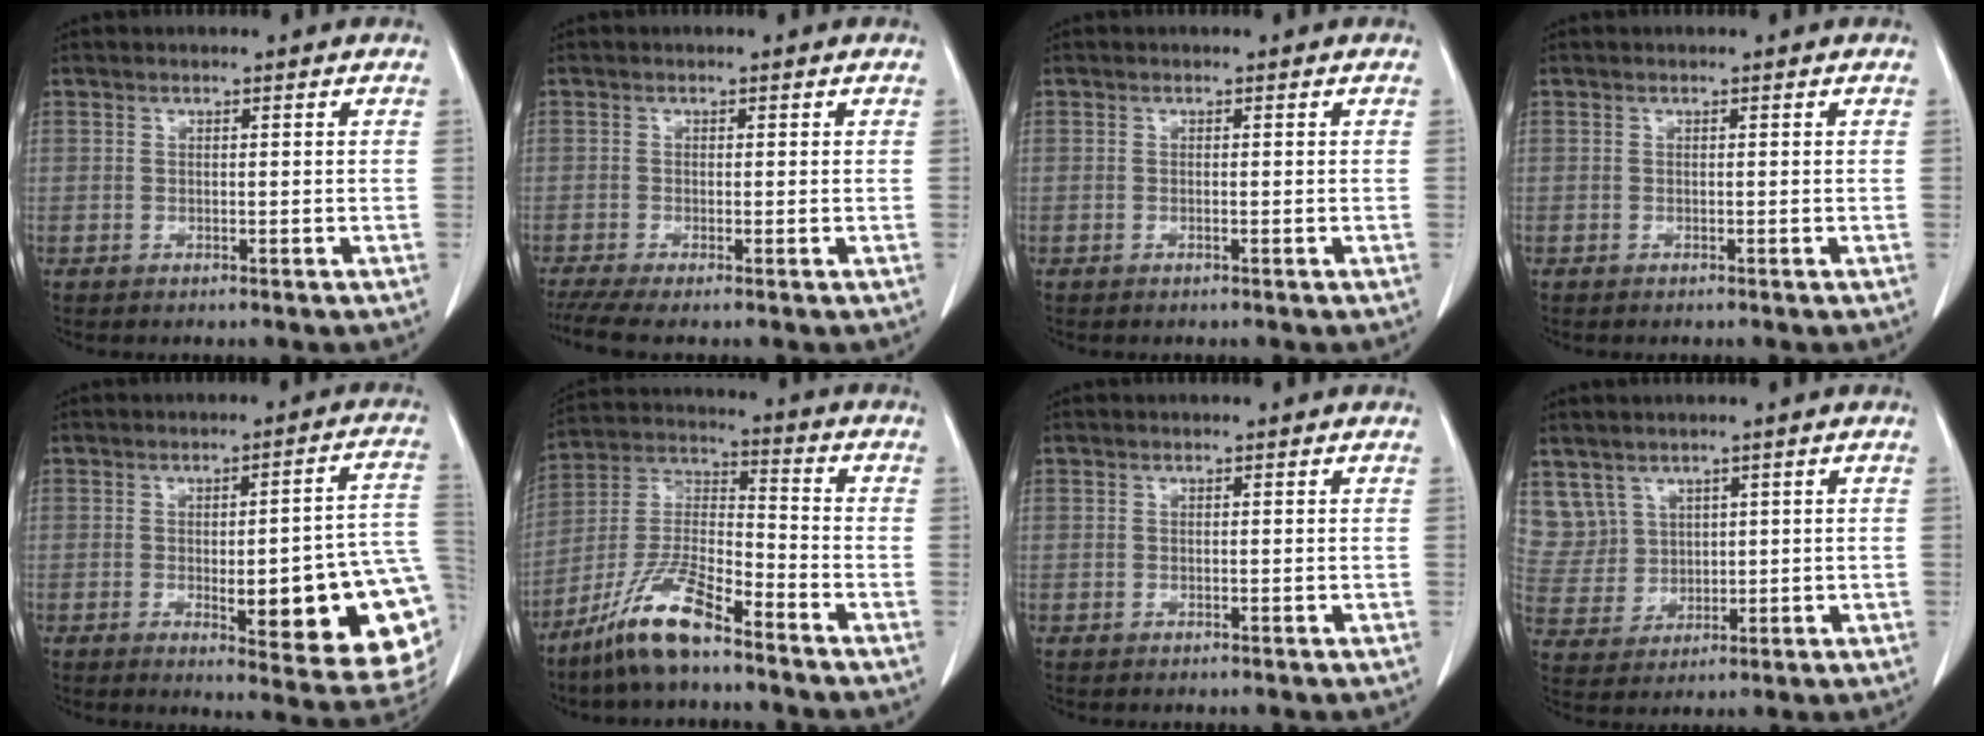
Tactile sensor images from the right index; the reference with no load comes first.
{"total": 3.6, "force": [-2.5, 0.4, 2.6], "torque": [-0.054, -0.006, -0.049]}
{"total": 0.0}
{"total": 0.0}
{"total": 20.0, "force": [-3.3, 3.7, 19.4], "torque": [-0.162, 0.008, -0.023]}
{"total": 11.8, "force": [-8.6, 1.9, 7.7], "torque": [-0.166, -0.005, -0.168]}
{"total": 0.0}
{"total": 7.6, "force": [4.2, 6.3, 0.4], "torque": [-0.021, 0.023, 0.105]}